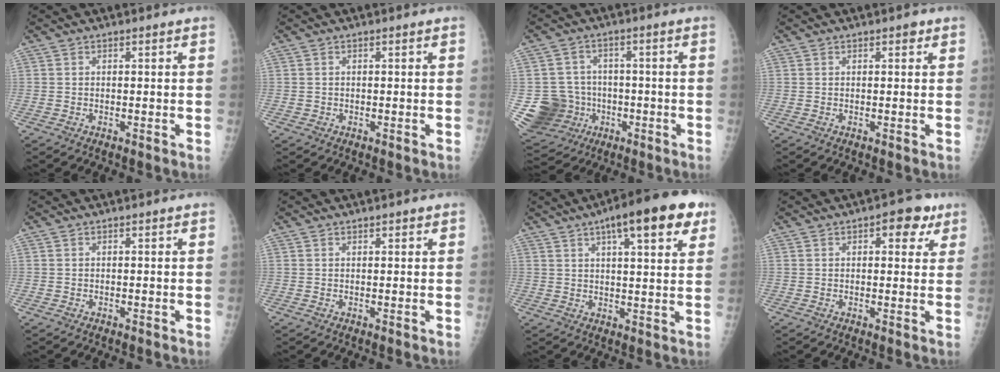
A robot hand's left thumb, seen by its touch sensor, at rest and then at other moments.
{"total": 0.7, "force": [-0.2, 0.7, -0.1], "torque": [0.006, 0.005, -0.005]}
{"total": 12.1, "force": [-2.6, 11.4, 3.3], "torque": [-0.058, 0.025, -0.027]}
{"total": 0.9, "force": [0.4, 0.5, 0.6], "torque": [-0.001, 0.000, 0.002]}
{"total": 0.0}
{"total": 1.0, "force": [0.6, 0.4, 0.6], "torque": [-0.005, -0.001, 0.008]}
{"total": 15.3, "force": [7.8, 4.3, 12.4], "torque": [-0.151, -0.007, 0.106]}
{"total": 5.8, "force": [2.7, 3.1, 4.0], "torque": [-0.021, -0.003, 0.025]}